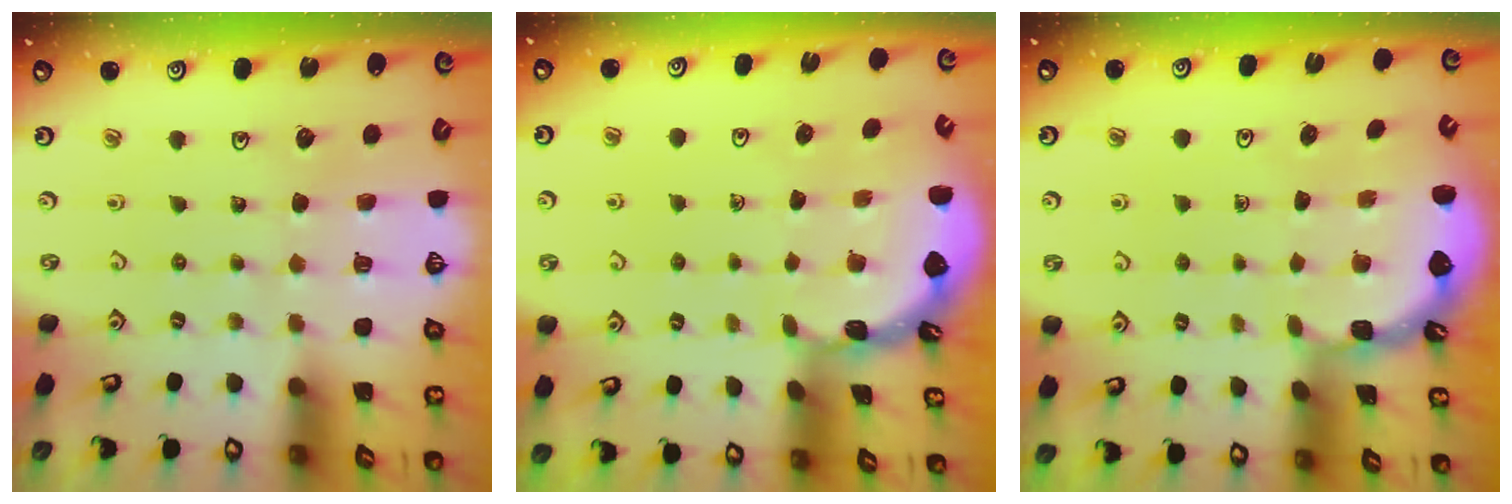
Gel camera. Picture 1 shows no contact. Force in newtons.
{"total": 1.6, "press": 1.6, "slide": 0.2}
{"total": 1.4, "press": 1.4, "slide": 0.1}